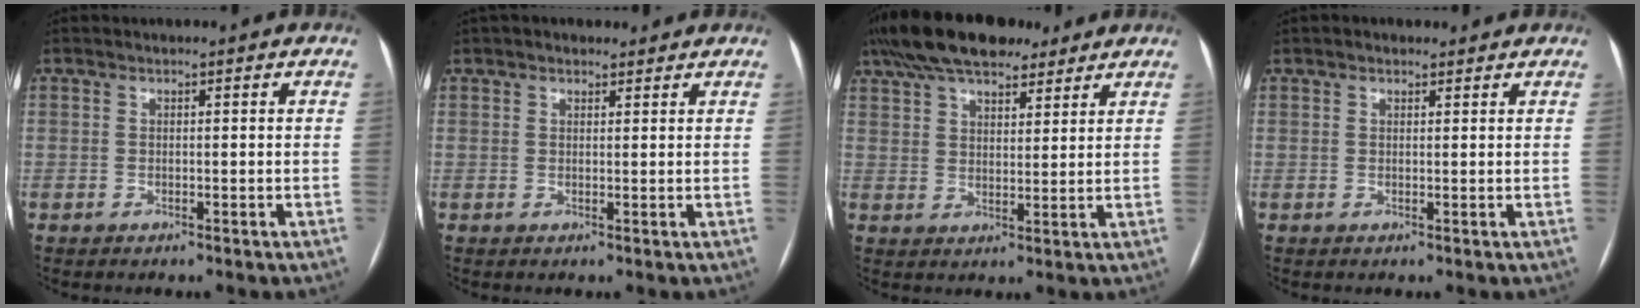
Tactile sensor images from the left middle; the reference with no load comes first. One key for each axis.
{"total": 3.4, "fx": 2.8, "fy": 1.4, "fz": 1.3, "tx": -0.023, "ty": 0.031, "tz": 0.043}
{"total": 16.1, "fx": 12.3, "fy": 6.1, "fz": 8.4, "tx": -0.171, "ty": 0.055, "tz": 0.203}
{"total": 2.0, "fx": 1.6, "fy": 0.9, "fz": 0.8, "tx": -0.018, "ty": 0.021, "tz": 0.023}